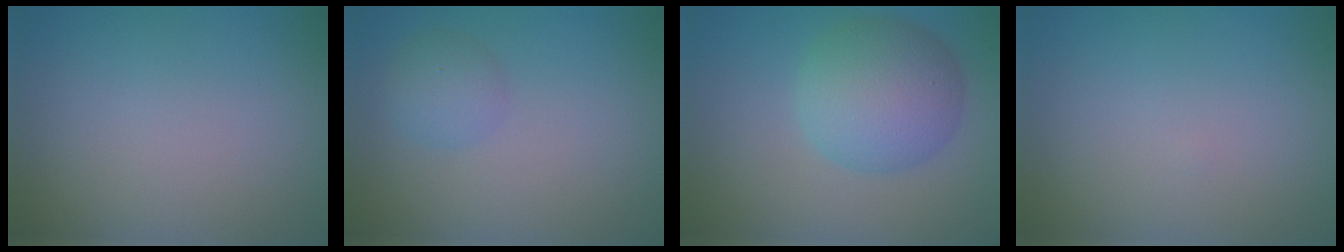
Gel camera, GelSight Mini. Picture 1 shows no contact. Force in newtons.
{"total": 2.1, "press": 2.1, "slide": 0.1}
{"total": 6.5, "press": 6.5, "slide": 0.0}
{"total": 0.0}